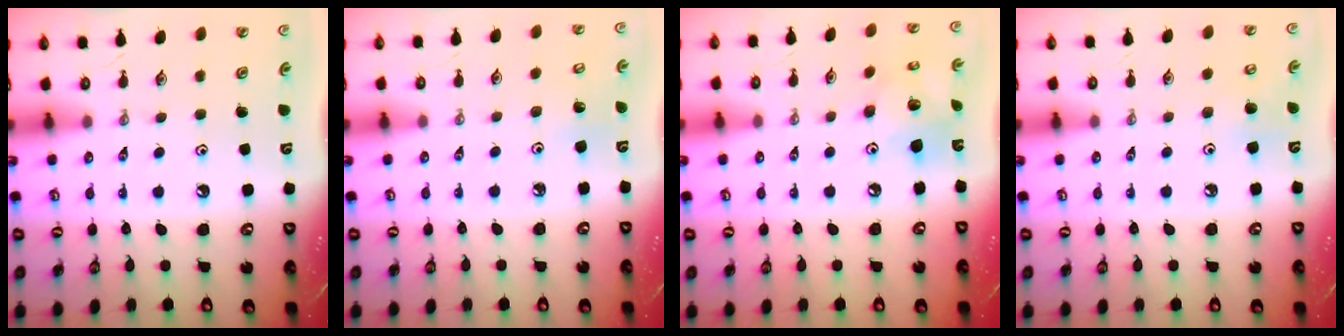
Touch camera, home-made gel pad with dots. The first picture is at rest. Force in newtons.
{"total": 3.8, "press": 3.8, "slide": 0.6}
{"total": 11.7, "press": 11.6, "slide": 1.1}
{"total": 6.7, "press": 6.7, "slide": 0.6}